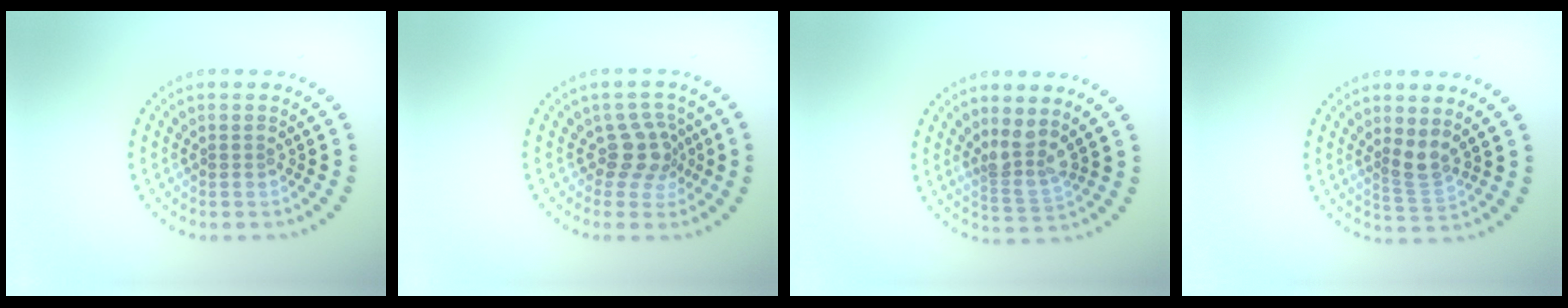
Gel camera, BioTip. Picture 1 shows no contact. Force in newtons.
{"total": 2.8, "press": 2.1, "slide": 1.8}
{"total": 2.6, "press": 1.9, "slide": 1.8}
{"total": 2.1, "press": 1.6, "slide": 1.3}